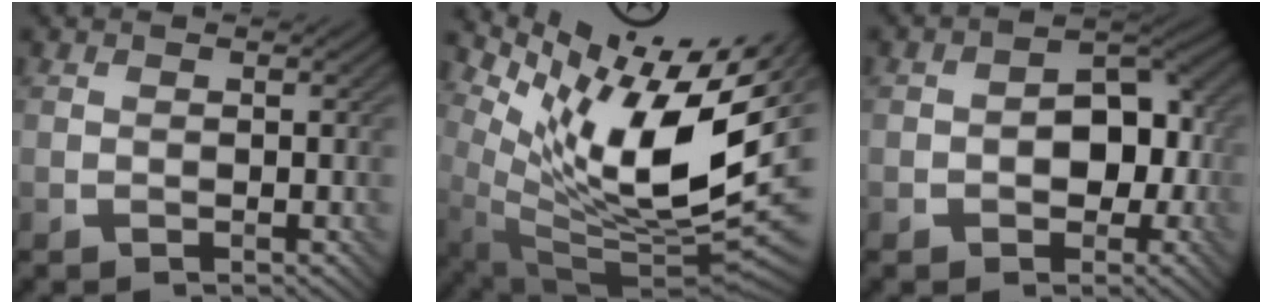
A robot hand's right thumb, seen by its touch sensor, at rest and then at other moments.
{"total": 15.7, "force": [6.6, 6.1, 12.8], "torque": [-0.227, 0.006, 0.122]}
{"total": 7.3, "force": [-1.3, 5.1, 5.1], "torque": [-0.063, 0.006, -0.029]}